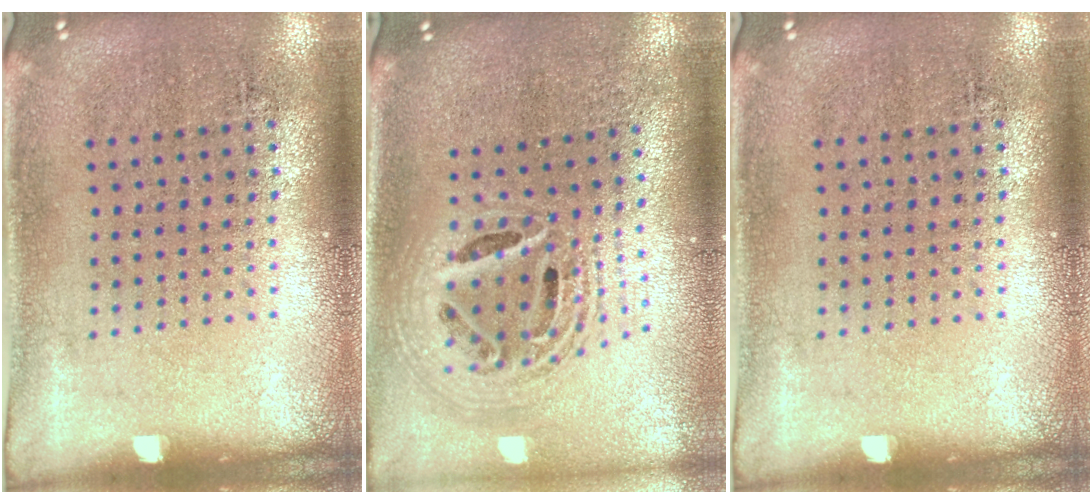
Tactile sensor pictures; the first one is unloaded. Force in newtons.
{"total": 2.3, "press": 1.8, "slide": 1.6}
{"total": 0.0}